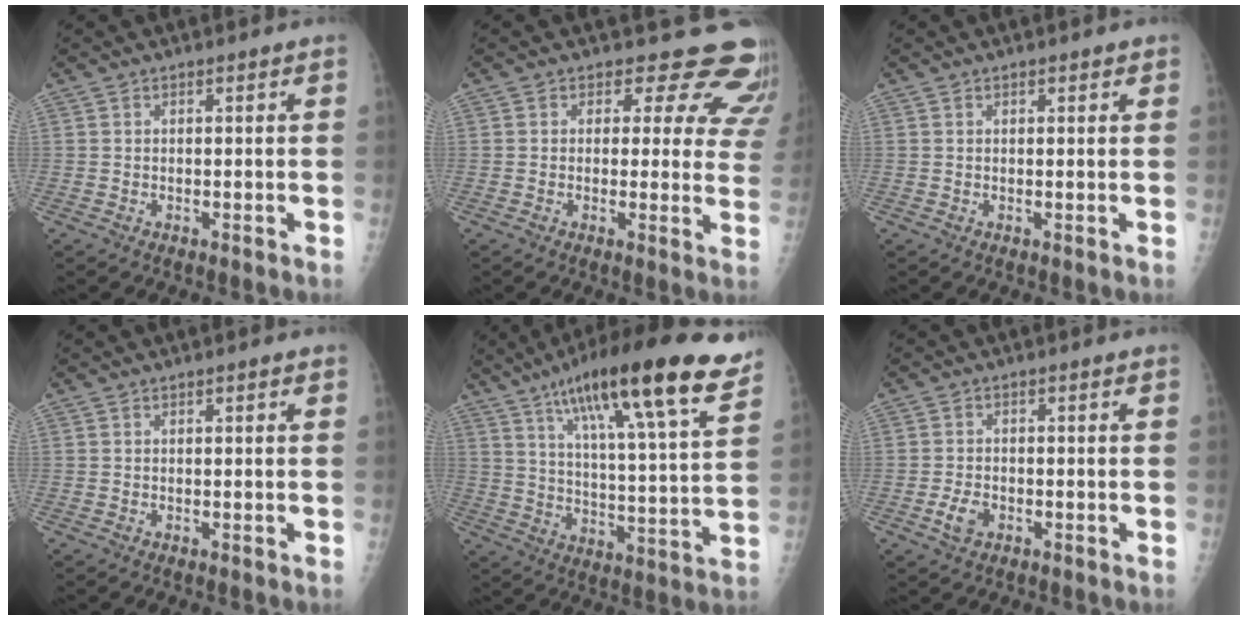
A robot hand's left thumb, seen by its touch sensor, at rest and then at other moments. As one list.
[{"total": 13.9, "force": [11.8, 6.8, 2.8], "torque": [0.033, -0.073, 0.098]}, {"total": 0.8, "force": [0.6, 0.4, 0.5], "torque": [-0.001, -0.002, 0.005]}, {"total": 0.8, "force": [0.4, 0.2, 0.7], "torque": [-0.010, 0.001, 0.004]}, {"total": 24.8, "force": [15.5, 4.5, 18.8], "torque": [-0.281, -0.039, 0.239]}, {"total": 3.2, "force": [-1.3, 2.1, 2.0], "torque": [-0.039, 0.004, -0.024]}]